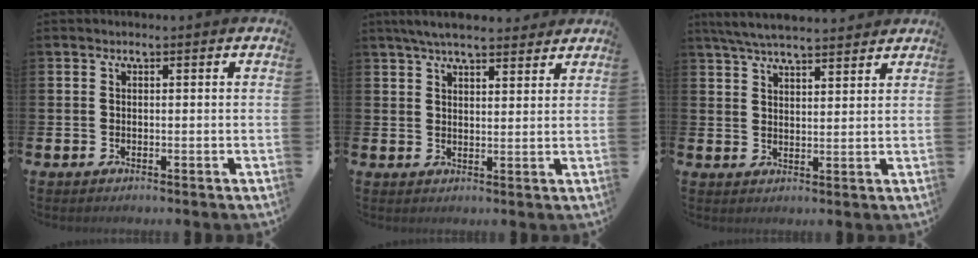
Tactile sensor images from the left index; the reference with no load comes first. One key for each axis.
{"total": 5.1, "fx": 4.7, "fy": 1.0, "fz": 1.7, "tx": -0.040, "ty": -0.013, "tz": 0.087}
{"total": 5.6, "fx": 5.3, "fy": 0.6, "fz": 1.5, "tx": -0.046, "ty": -0.015, "tz": 0.099}